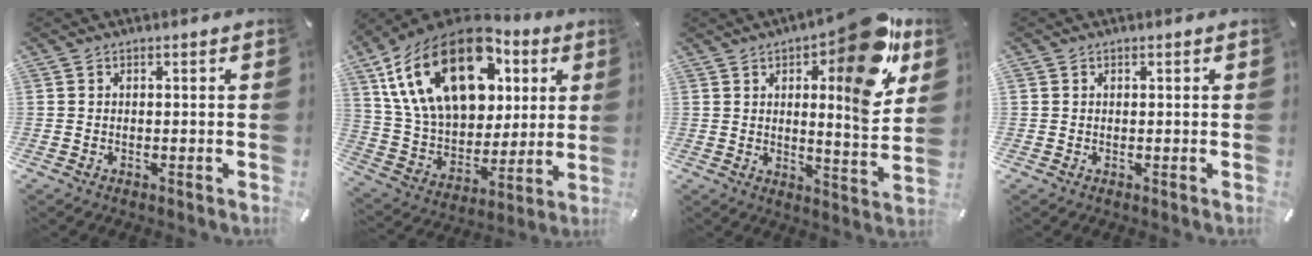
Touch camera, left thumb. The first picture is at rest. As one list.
[{"total": 25.6, "force": [11.2, 16.5, 16.0], "torque": [-0.318, -0.050, 0.198]}, {"total": 17.6, "force": [9.1, 5.3, 14.1], "torque": [-0.167, -0.072, 0.135]}, {"total": 0.0}]